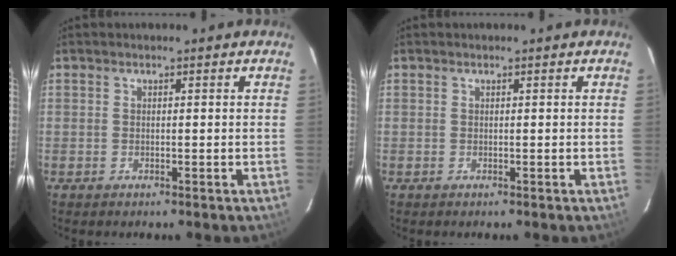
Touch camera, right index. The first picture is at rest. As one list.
[{"total": 0.0}]